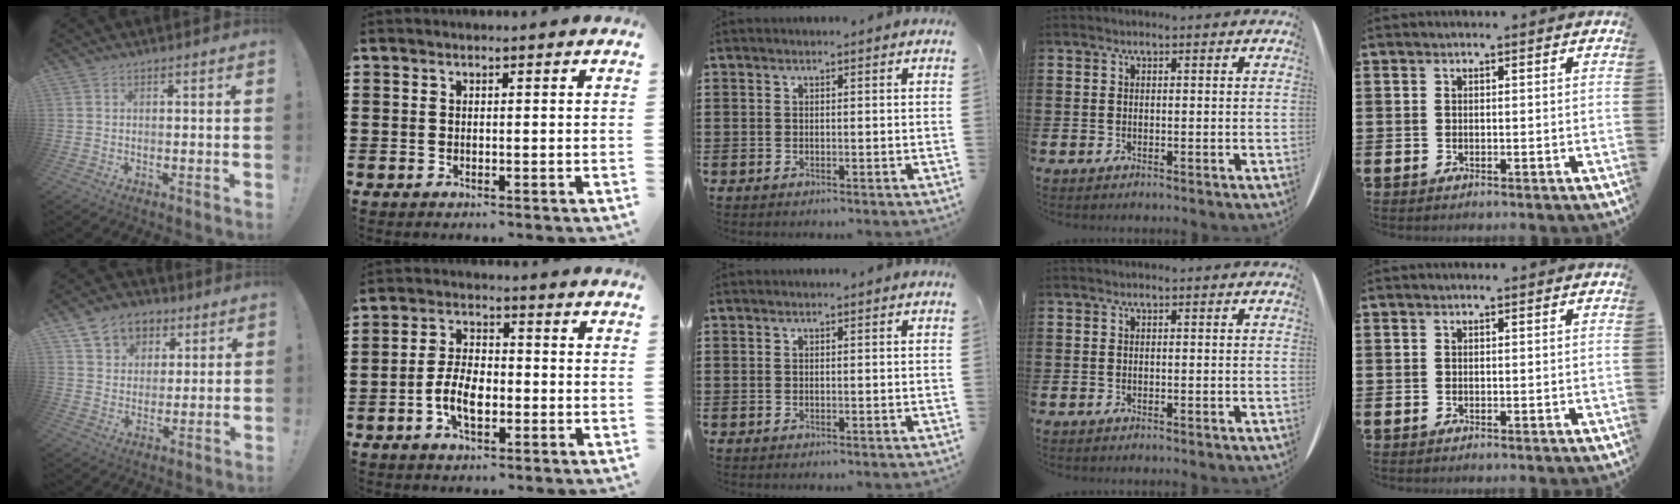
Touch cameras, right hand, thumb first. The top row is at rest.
{"thumb": {"total": 9.9, "force": [5.2, 7.8, 3.1], "torque": [-0.045, -0.028, 0.104]}, "index": {"total": 6.4, "force": [-2.0, 3.2, 5.2], "torque": [-0.117, 0.000, -0.041]}}